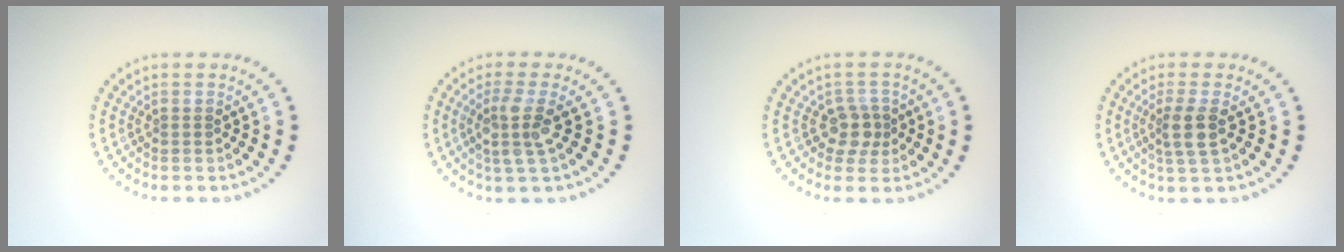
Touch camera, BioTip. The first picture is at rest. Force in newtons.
{"total": 3.0, "press": 2.4, "slide": 1.8}
{"total": 2.2, "press": 1.8, "slide": 1.3}
{"total": 2.4, "press": 2.0, "slide": 1.3}